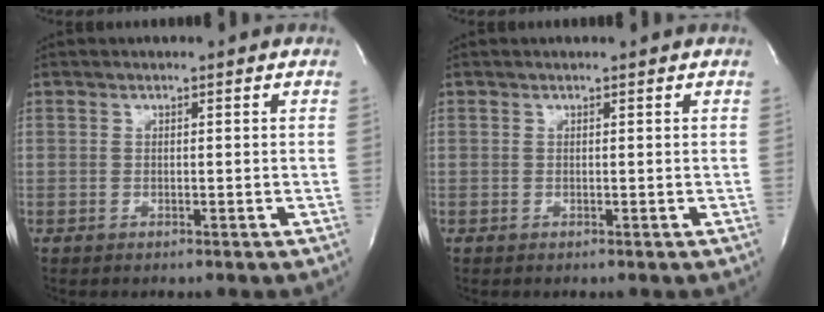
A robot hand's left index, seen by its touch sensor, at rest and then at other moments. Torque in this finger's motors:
{"motor_torque": [0.03, -0.02, -0.21, -0.03]}